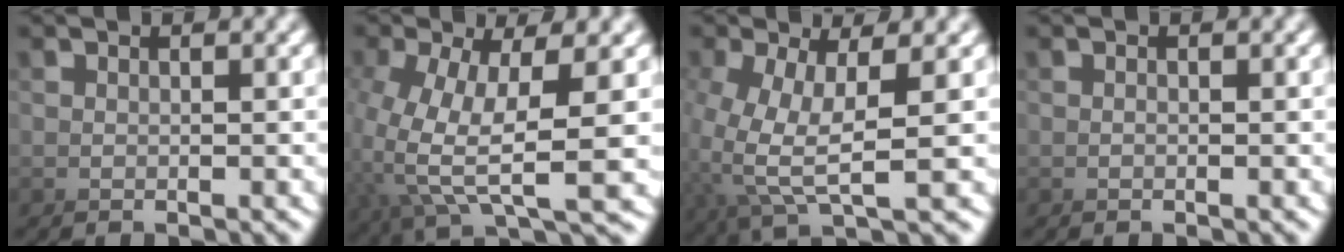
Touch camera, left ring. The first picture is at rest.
{"total": 3.3, "force": [0.8, -1.8, 2.7], "torque": [-0.083, 0.023, 0.002]}
{"total": 3.1, "force": [0.6, -2.9, 0.8], "torque": [-0.048, 0.020, 0.003]}
{"total": 0.7, "force": [-0.1, -0.5, -0.4], "torque": [-0.002, -0.003, 0.000]}